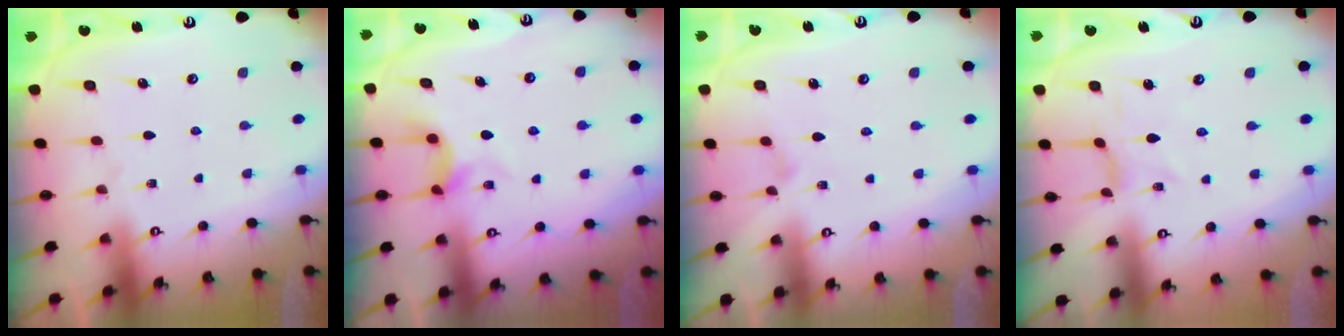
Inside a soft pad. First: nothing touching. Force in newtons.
{"total": 4.2, "press": 4.2, "slide": 0.6}
{"total": 1.0, "press": 1.0, "slide": 0.3}
{"total": 0.7, "press": 0.6, "slide": 0.3}